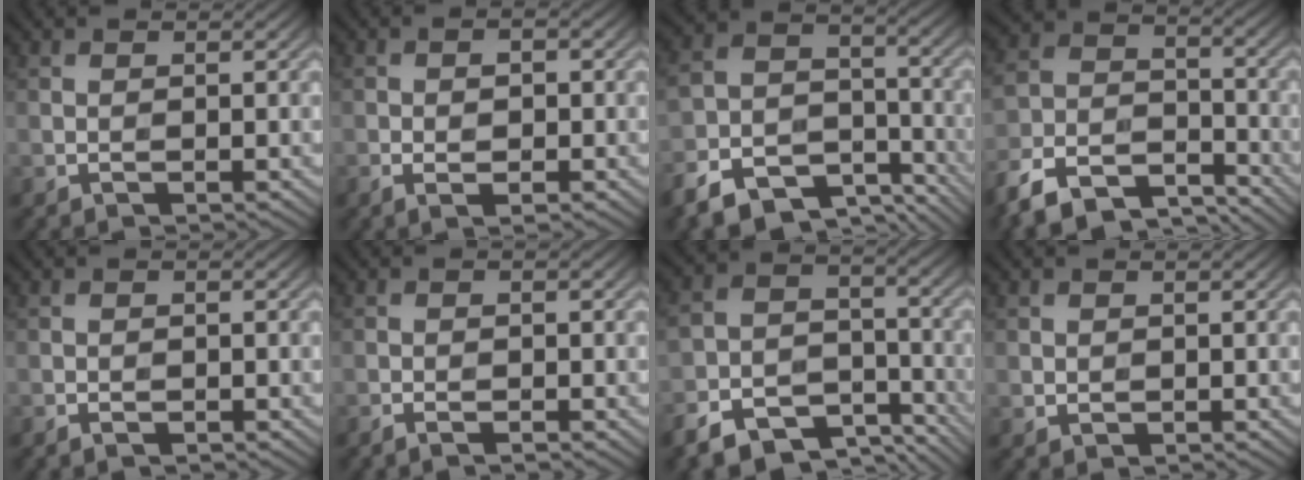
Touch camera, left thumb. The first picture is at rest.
{"total": 3.1, "force": [-0.9, 1.5, 2.6], "torque": [-0.043, -0.001, -0.014]}
{"total": 11.5, "force": [-7.5, 6.7, 5.7], "torque": [-0.116, -0.024, -0.139]}
{"total": 12.9, "force": [-9.5, 6.4, 5.9], "torque": [-0.143, -0.022, -0.176]}
{"total": 1.1, "force": [-0.7, 0.5, 0.6], "torque": [-0.009, -0.002, -0.012]}
{"total": 1.6, "force": [-1.1, 0.4, 1.1], "torque": [-0.018, 0.001, -0.020]}
{"total": 10.4, "force": [-6.9, 6.1, 4.8], "torque": [-0.096, -0.023, -0.126]}
{"total": 1.5, "force": [0.2, 1.4, 0.2], "torque": [-0.006, -0.007, 0.004]}